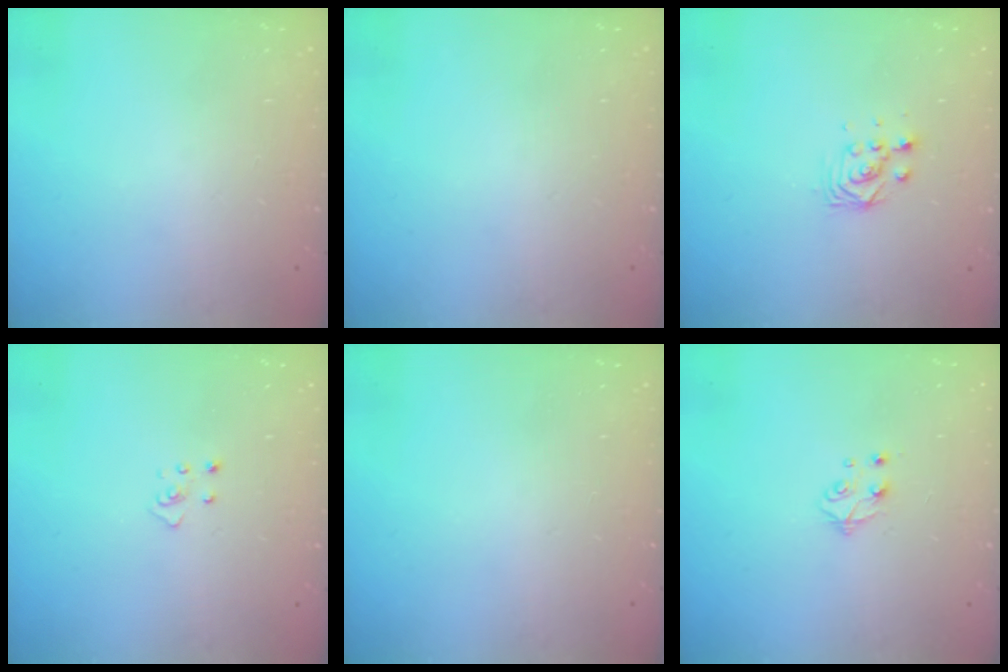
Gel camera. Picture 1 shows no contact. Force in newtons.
{"total": 0.0}
{"total": 3.0, "press": 3.0, "slide": 0.2}
{"total": 2.5, "press": 2.4, "slide": 0.3}
{"total": 0.0}
{"total": 5.3, "press": 5.3, "slide": 0.3}